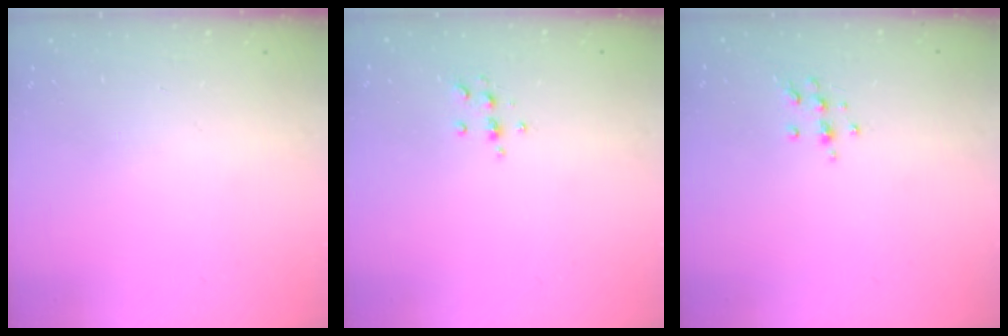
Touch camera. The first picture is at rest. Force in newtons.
{"total": 5.4, "press": 5.2, "slide": 1.4}
{"total": 6.8, "press": 6.8, "slide": 0.6}